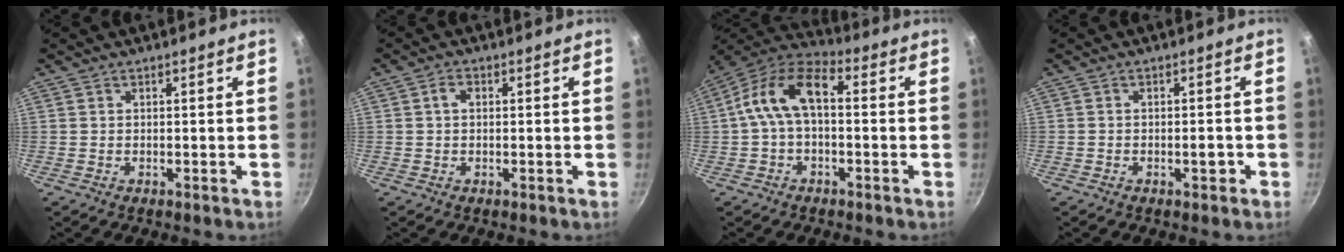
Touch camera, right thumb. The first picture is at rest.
{"total": 2.1, "force": [0.4, 1.5, 1.5], "torque": [-0.024, 0.006, 0.003]}
{"total": 11.6, "force": [0.1, 6.6, 9.6], "torque": [-0.168, 0.043, -0.015]}
{"total": 2.0, "force": [-0.9, 1.0, 1.5], "torque": [-0.012, 0.010, -0.014]}